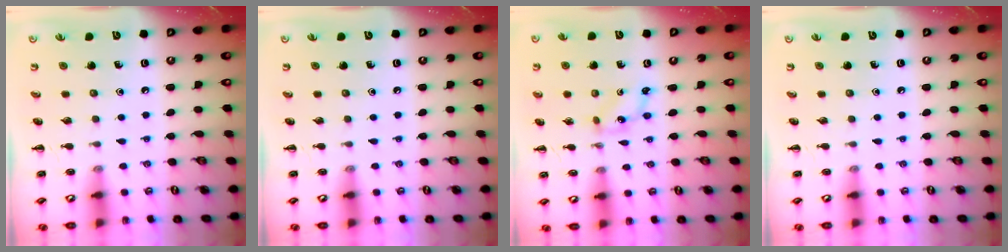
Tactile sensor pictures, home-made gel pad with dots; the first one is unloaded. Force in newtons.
{"total": 0.0}
{"total": 2.1, "press": 2.0, "slide": 0.4}
{"total": 0.0}